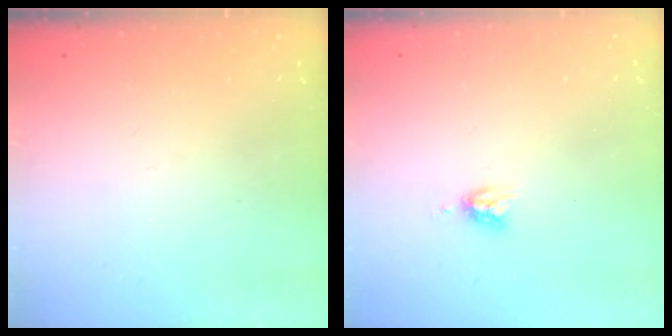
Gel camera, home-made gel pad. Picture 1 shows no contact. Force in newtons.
{"total": 4.2, "press": 4.2, "slide": 0.1}